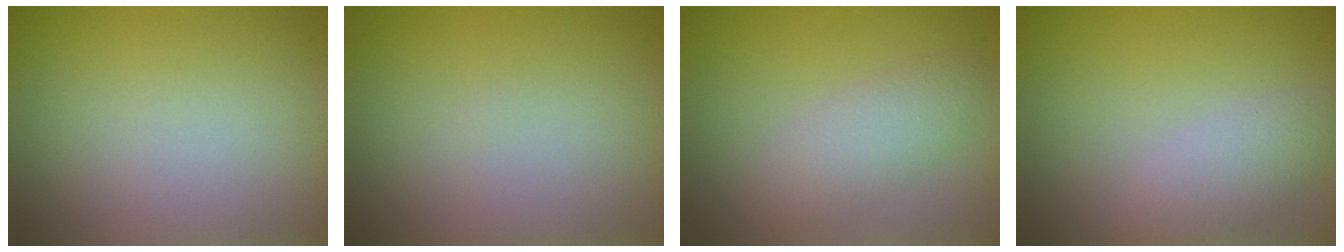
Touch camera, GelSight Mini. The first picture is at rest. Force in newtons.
{"total": 0.0}
{"total": 2.8, "press": 2.8, "slide": 0.1}
{"total": 2.5, "press": 2.5, "slide": 0.0}